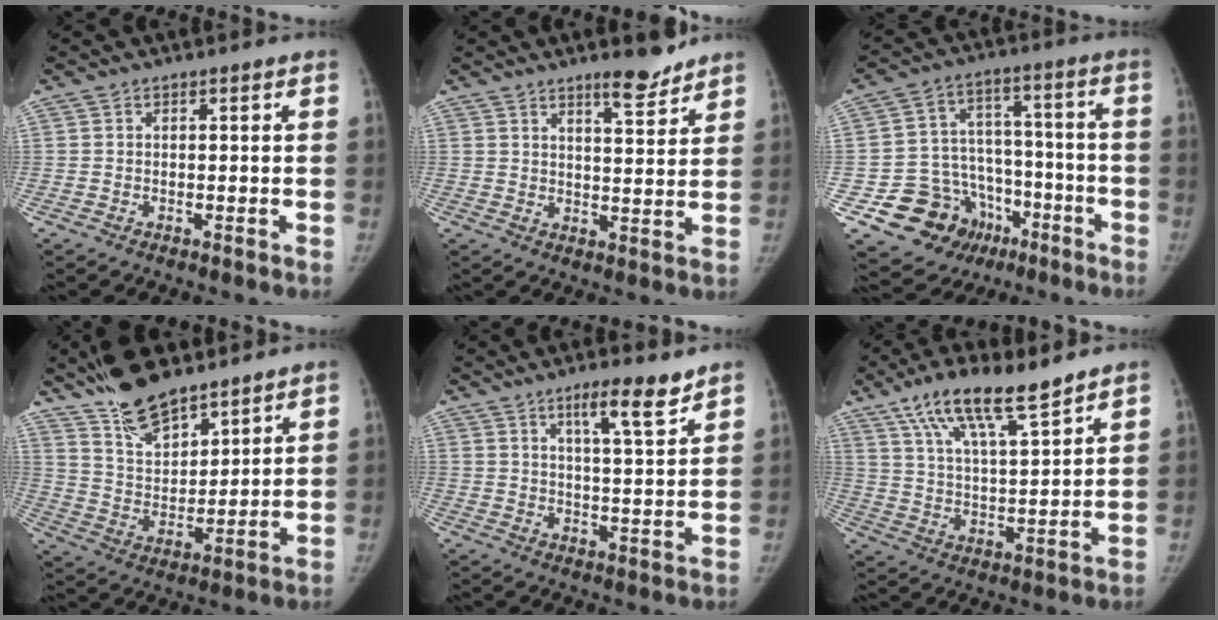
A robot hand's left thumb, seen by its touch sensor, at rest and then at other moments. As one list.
[{"total": 6.7, "force": [5.3, 1.4, 3.8], "torque": [-0.036, -0.041, 0.078]}, {"total": 16.7, "force": [-8.0, 13.6, 5.5], "torque": [-0.050, 0.099, -0.113]}, {"total": 14.3, "force": [11.3, 5.3, 7.1], "torque": [-0.090, -0.063, 0.210]}, {"total": 8.0, "force": [5.5, 1.2, 5.7], "torque": [-0.082, -0.038, 0.088]}, {"total": 14.6, "force": [10.0, 3.4, 10.0], "torque": [-0.162, -0.040, 0.184]}]